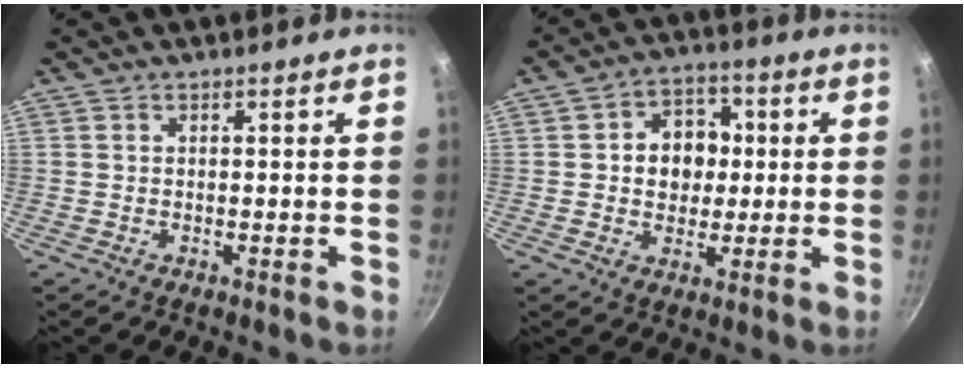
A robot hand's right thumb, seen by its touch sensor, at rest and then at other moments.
{"total": 9.9, "force": [1.1, 8.1, 5.7], "torque": [-0.041, 0.009, 0.008]}